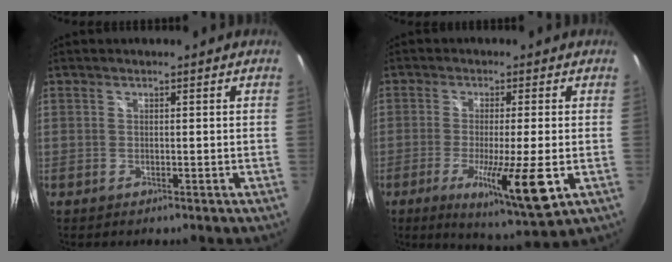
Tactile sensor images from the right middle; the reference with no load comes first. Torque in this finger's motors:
{"motor_torque": [1.15, -0.98, 0.25, 0.12]}